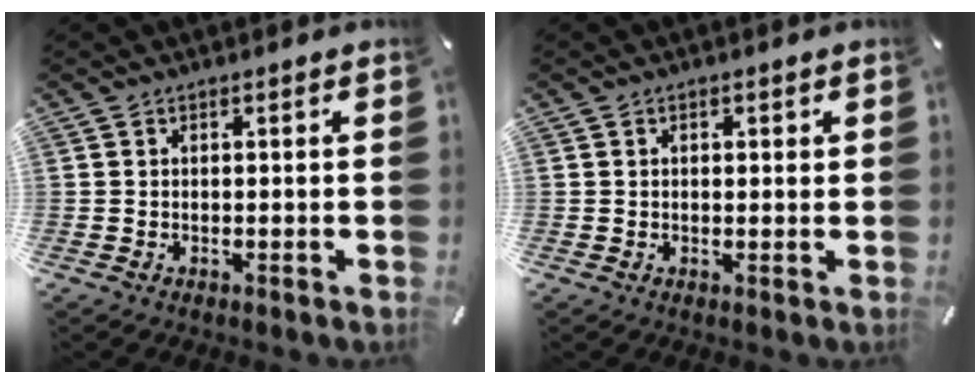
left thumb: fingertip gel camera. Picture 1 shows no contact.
{"total": 1.0, "force": [0.3, 0.7, 0.7], "torque": [-0.013, 0.007, 0.003]}